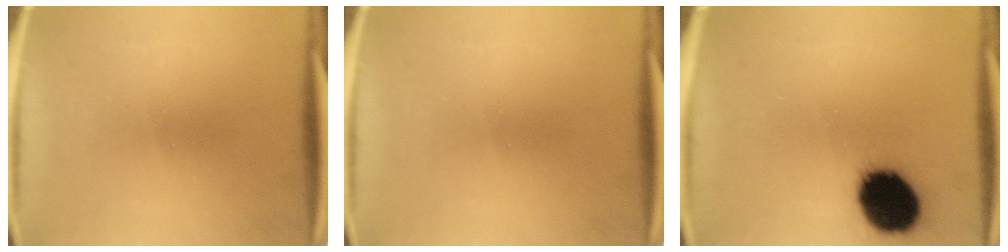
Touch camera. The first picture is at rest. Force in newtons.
{"total": 0.0}
{"total": 18.4}